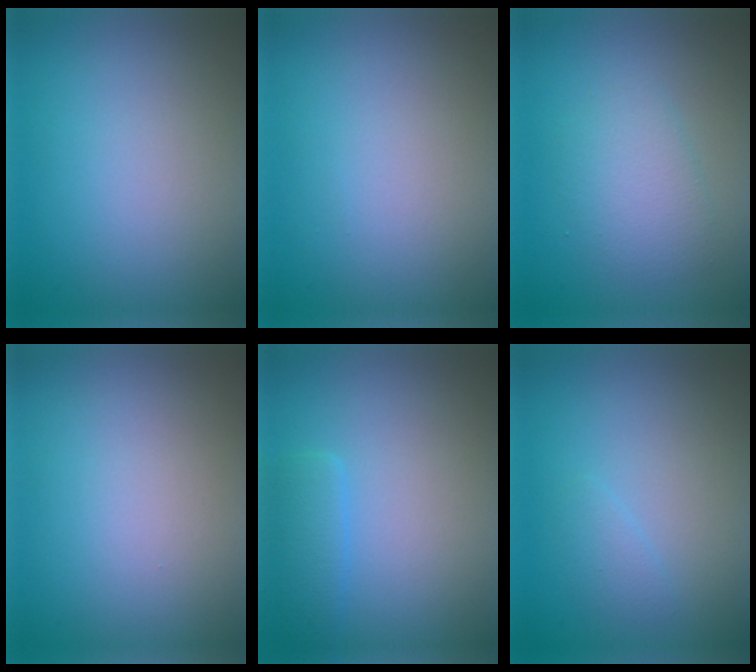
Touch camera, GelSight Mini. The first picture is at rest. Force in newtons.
{"total": 0.0}
{"total": 2.7, "press": 2.7, "slide": 0.1}
{"total": 0.0}
{"total": 1.8, "press": 1.8, "slide": 0.0}
{"total": 1.1, "press": 1.1, "slide": 0.1}